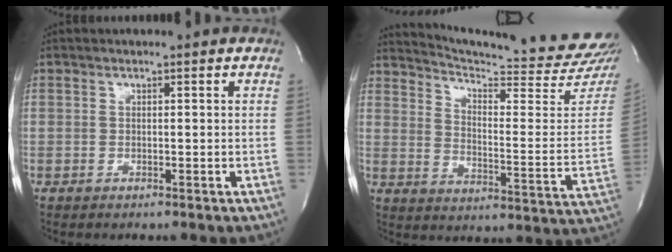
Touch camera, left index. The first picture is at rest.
{"total": 22.4, "force": [21.3, -0.4, 6.8], "torque": [-0.109, -0.132, 0.268]}